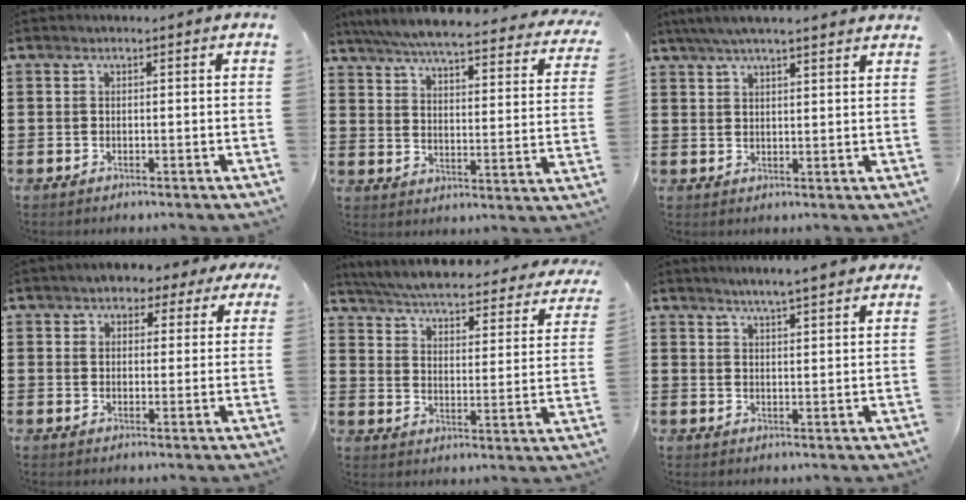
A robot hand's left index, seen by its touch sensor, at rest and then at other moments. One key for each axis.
{"total": 6.1, "fx": 5.6, "fy": -0.2, "fz": 2.5, "tx": -0.074, "ty": -0.041, "tz": 0.093}
{"total": 4.3, "fx": 3.7, "fy": 0.2, "fz": 2.1, "tx": -0.051, "ty": -0.003, "tz": 0.067}
{"total": 3.6, "fx": 2.6, "fy": 2.2, "fz": 1.3, "tx": -0.024, "ty": -0.002, "tz": 0.040}
{"total": 4.6, "fx": 4.3, "fy": -0.2, "fz": 1.6, "tx": -0.056, "ty": -0.037, "tz": 0.068}
{"total": 3.5, "fx": 3.4, "fy": -0.4, "fz": 1.0, "tx": -0.031, "ty": -0.009, "tz": 0.059}